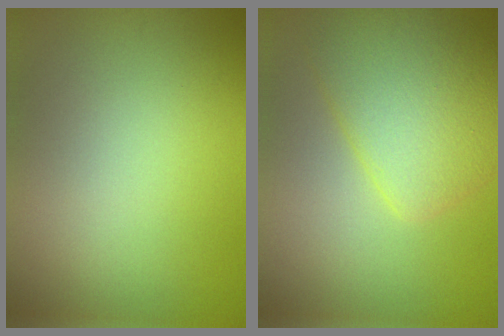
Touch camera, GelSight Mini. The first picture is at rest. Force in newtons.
{"total": 5.2, "press": 5.2, "slide": 0.4}